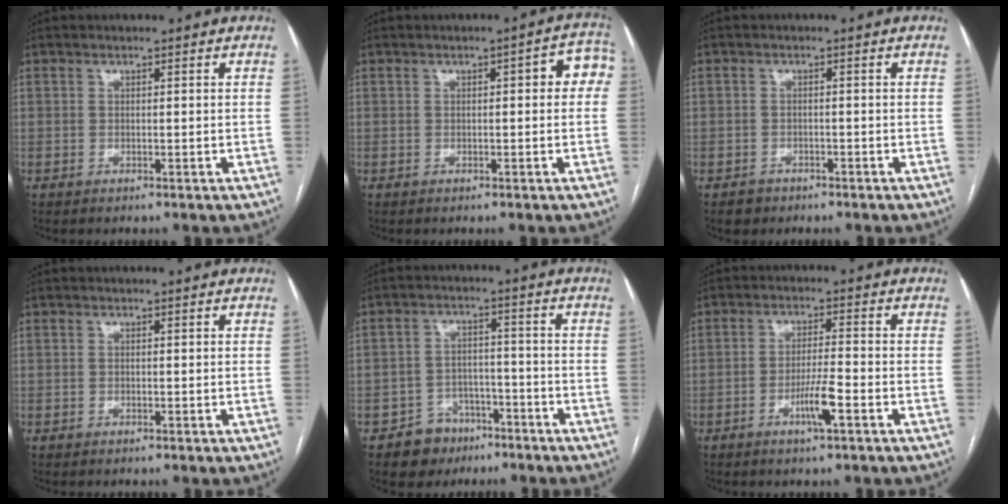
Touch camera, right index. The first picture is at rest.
{"total": 5.0, "force": [0.8, 1.6, 4.6], "torque": [-0.042, 0.022, 0.002]}
{"total": 2.7, "force": [-1.5, 2.3, -0.1], "torque": [0.006, 0.012, -0.020]}
{"total": 0.0}
{"total": 6.1, "force": [-4.0, 4.6, 0.8], "torque": [-0.004, 0.014, -0.058]}
{"total": 4.9, "force": [-2.3, 0.0, 4.3], "torque": [-0.080, -0.006, -0.043]}